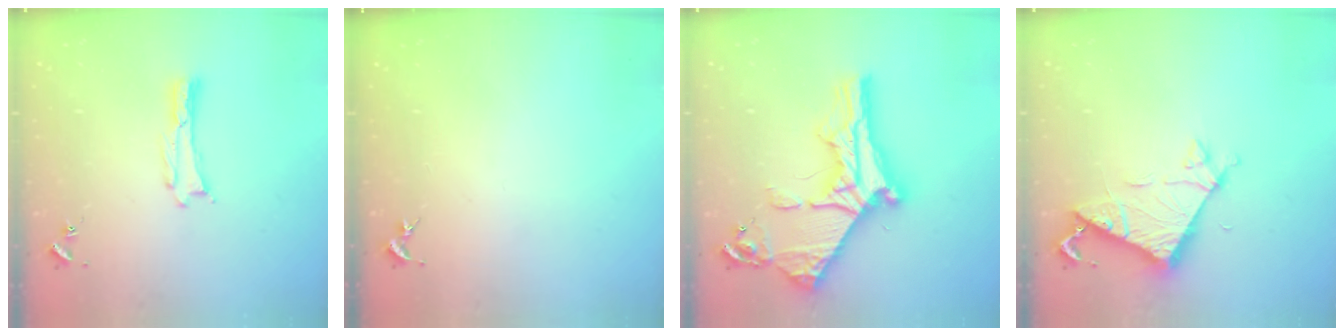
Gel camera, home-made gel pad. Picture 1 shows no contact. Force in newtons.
{"total": 0.0}
{"total": 11.5, "press": 11.5, "slide": 1.2}
{"total": 6.7, "press": 6.7, "slide": 0.6}